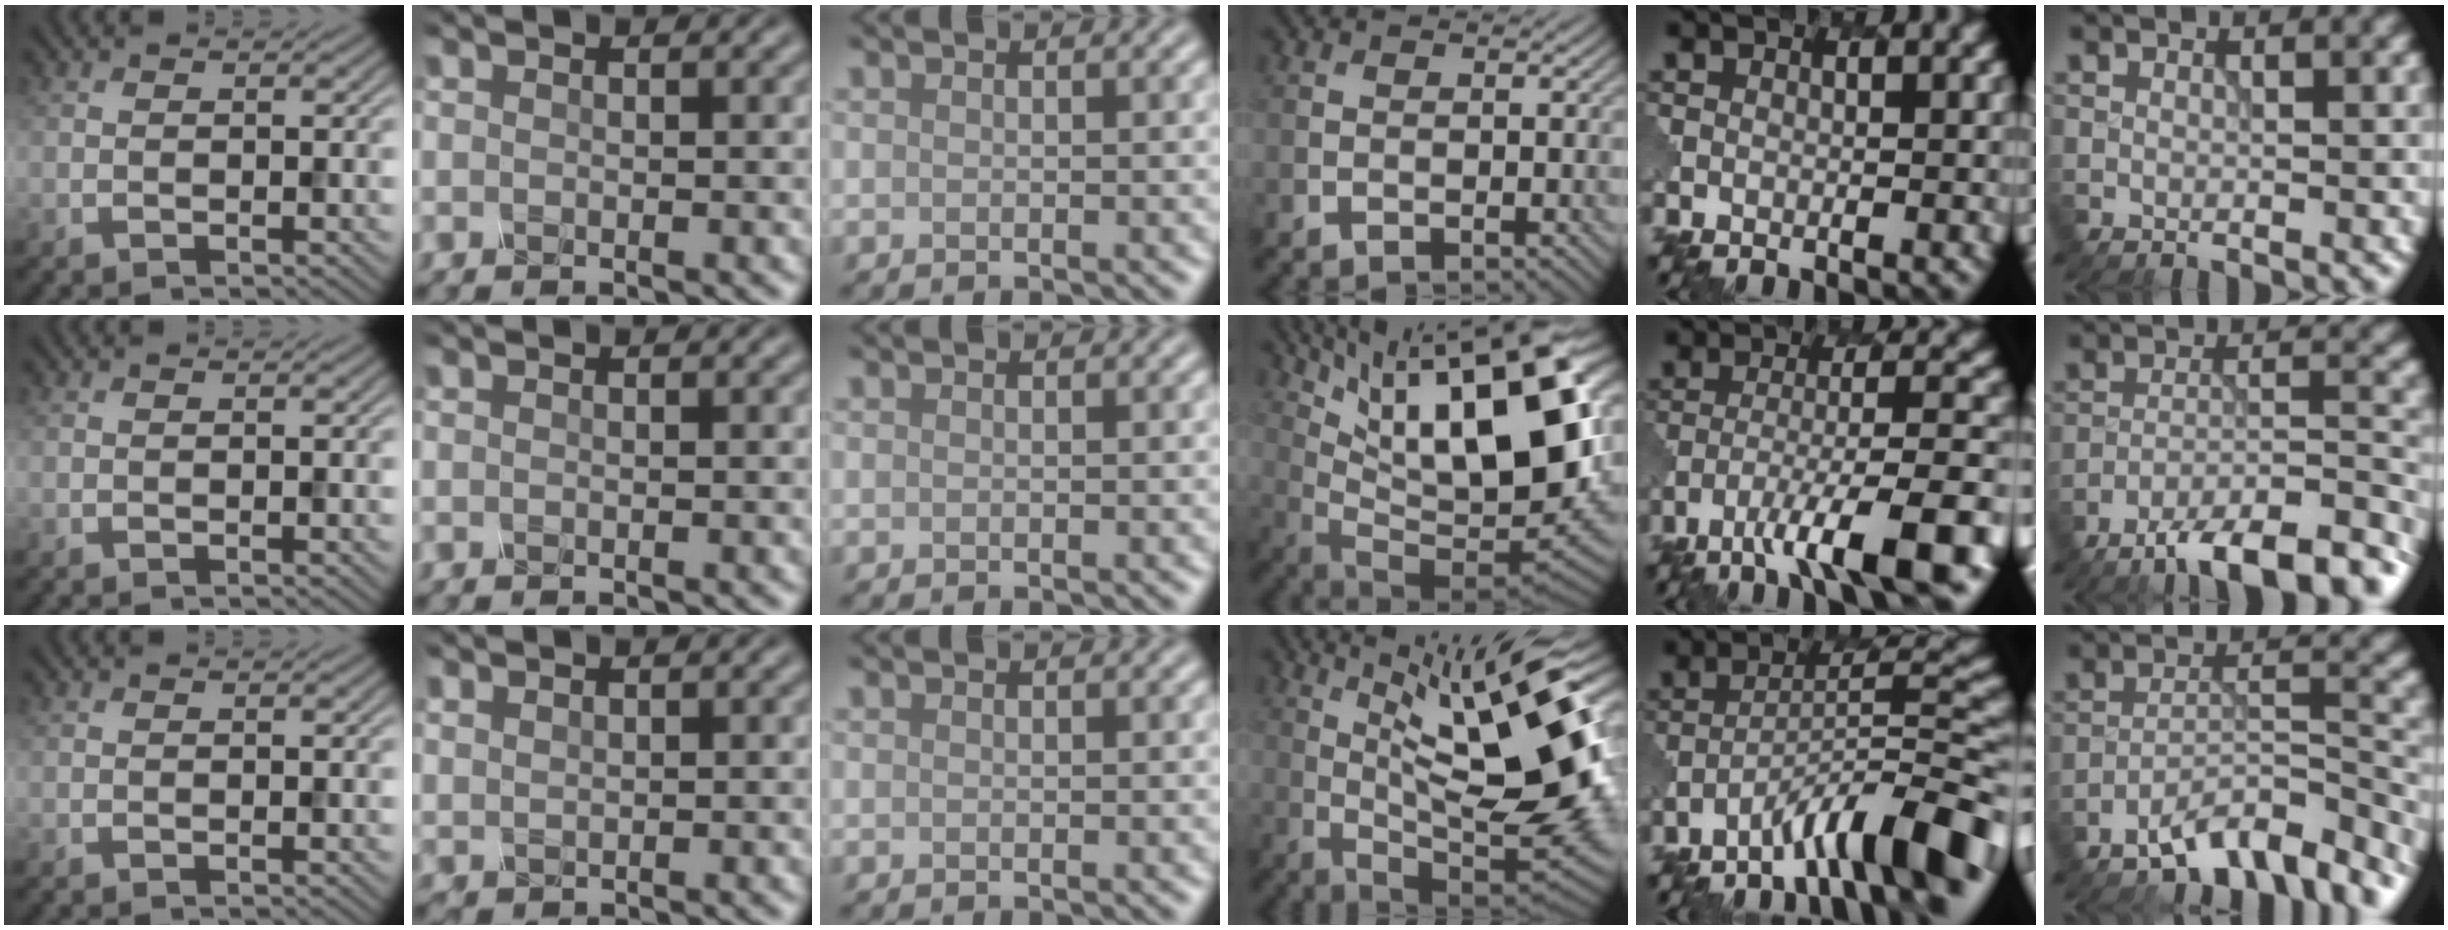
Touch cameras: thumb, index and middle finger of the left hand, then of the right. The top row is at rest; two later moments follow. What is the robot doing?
{"motion": "twist", "object": "rubiks cube"}